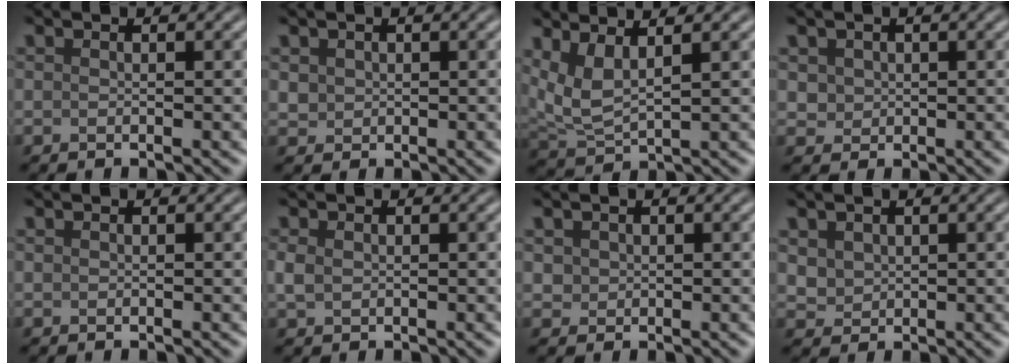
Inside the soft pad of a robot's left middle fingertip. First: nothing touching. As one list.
[{"total": 1.1, "force": [0.3, 1.0, 0.3], "torque": [-0.007, -0.004, 0.011]}, {"total": 3.9, "force": [1.9, 1.3, 3.1], "torque": [-0.083, -0.003, 0.051]}, {"total": 1.5, "force": [0.5, 1.4, 0.5], "torque": [-0.015, -0.007, 0.018]}, {"total": 0.0}, {"total": 1.4, "force": [0.0, 1.2, 0.8], "torque": [-0.022, 0.000, 0.003]}, {"total": 1.1, "force": [0.3, 1.0, 0.2], "torque": [-0.005, -0.005, 0.010]}, {"total": 1.8, "force": [0.8, 1.4, 0.7], "torque": [-0.021, -0.010, 0.024]}]